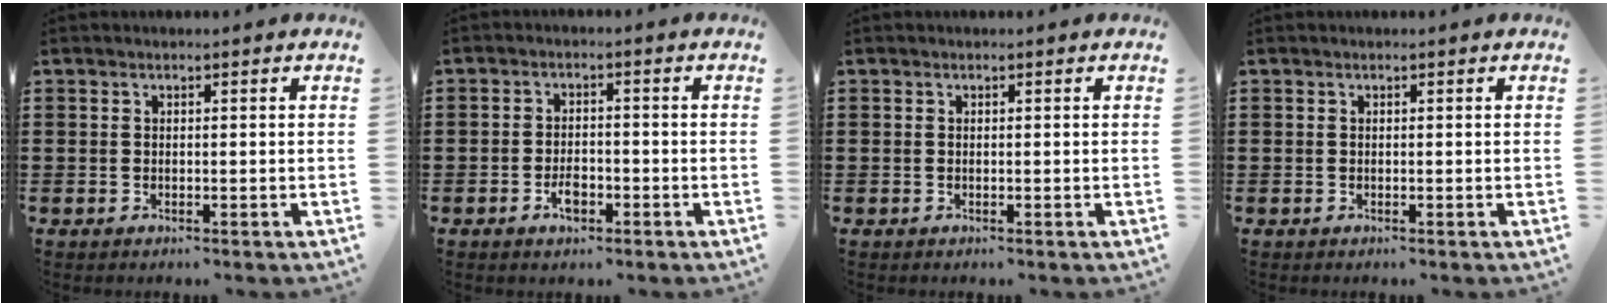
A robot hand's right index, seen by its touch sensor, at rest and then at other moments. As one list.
[{"total": 3.2, "force": [-1.5, 1.6, 2.3], "torque": [-0.042, 0.003, -0.028]}, {"total": 0.0}, {"total": 0.0}]